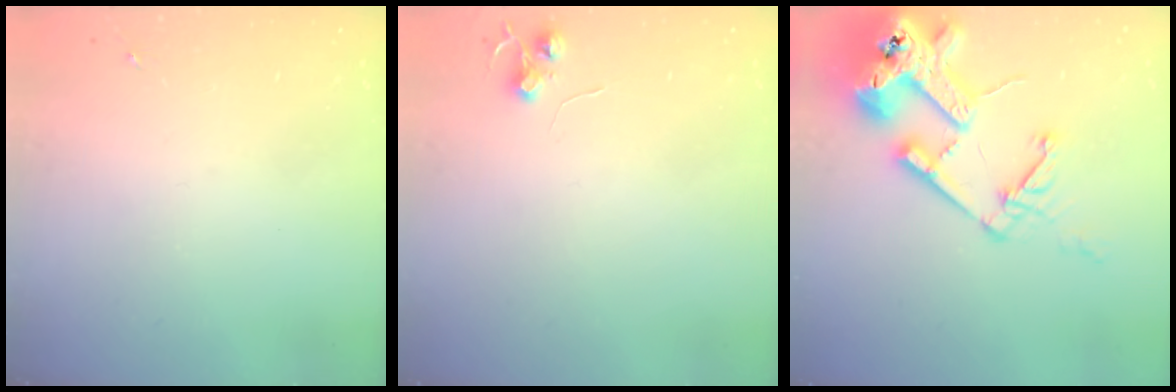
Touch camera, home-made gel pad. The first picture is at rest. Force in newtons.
{"total": 6.0, "press": 6.0, "slide": 0.5}
{"total": 21.7, "press": 21.5, "slide": 2.7}